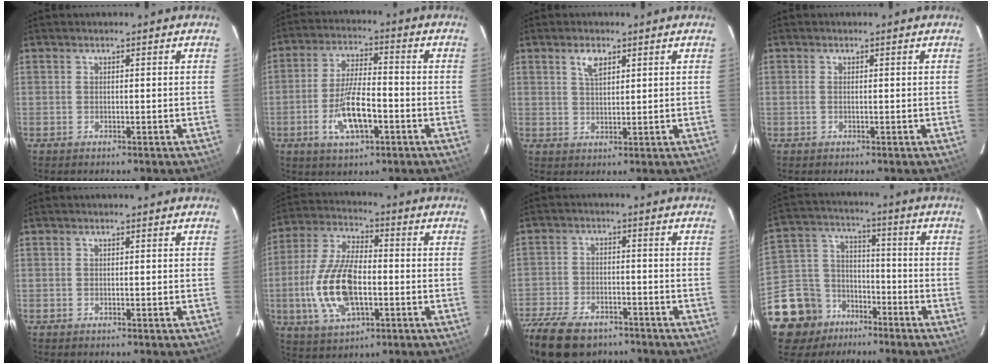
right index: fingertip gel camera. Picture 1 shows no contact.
{"total": 10.1, "force": [-3.8, 3.4, 8.8], "torque": [-0.176, -0.005, -0.064]}
{"total": 3.4, "force": [1.9, 1.6, 2.3], "torque": [-0.043, 0.004, 0.037]}
{"total": 0.7, "force": [0.0, 0.2, 0.7], "torque": [-0.016, 0.000, -0.003]}
{"total": 0.0}
{"total": 15.6, "force": [-3.1, 7.4, 13.3], "torque": [-0.284, 0.000, -0.054]}
{"total": 17.4, "force": [-12.6, 8.7, 8.2], "torque": [-0.209, -0.023, -0.214]}
{"total": 14.5, "force": [-9.8, 10.3, 2.8], "torque": [-0.104, 0.046, -0.165]}